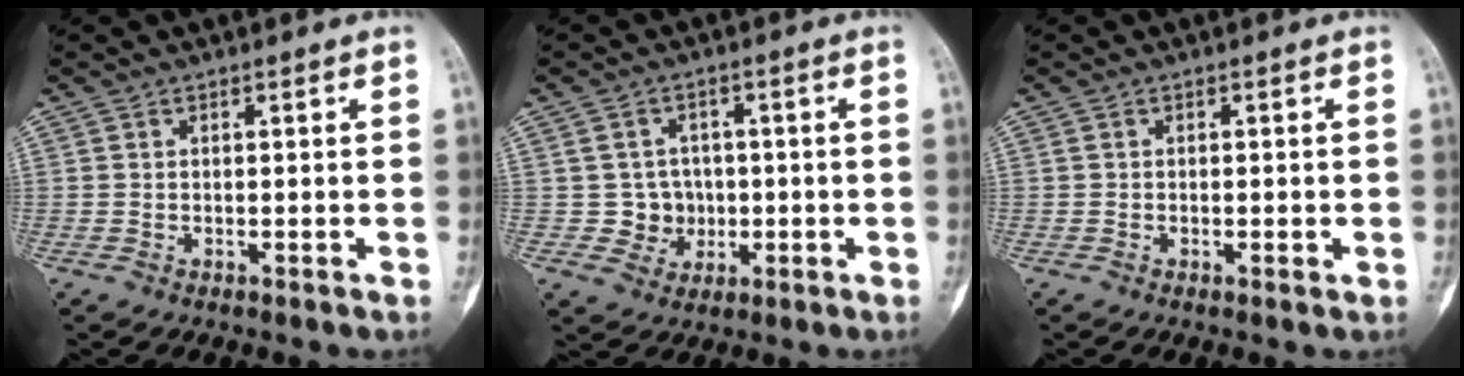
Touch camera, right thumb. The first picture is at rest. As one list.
[{"total": 5.1, "force": [-0.3, 5.0, 1.0], "torque": [0.016, 0.012, -0.002]}, {"total": 1.1, "force": [-0.3, 0.5, 1.0], "torque": [-0.012, -0.001, -0.004]}]